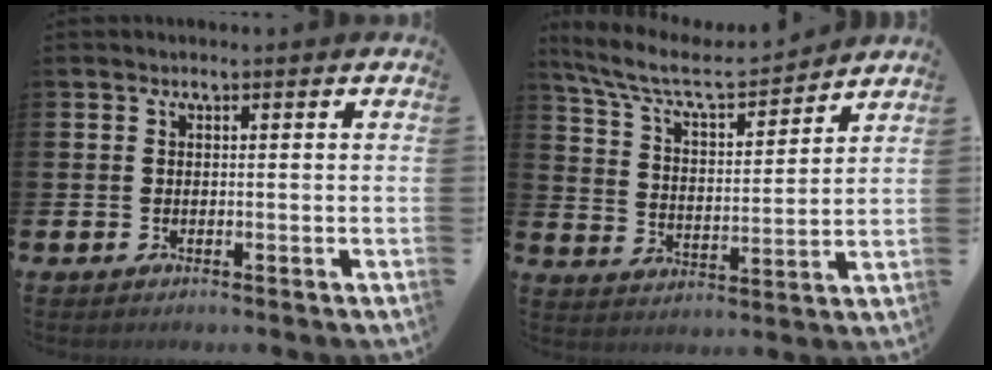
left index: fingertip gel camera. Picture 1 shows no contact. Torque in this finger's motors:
{"motor_torque": [0.25, -0.49, 0.07, 0.10]}